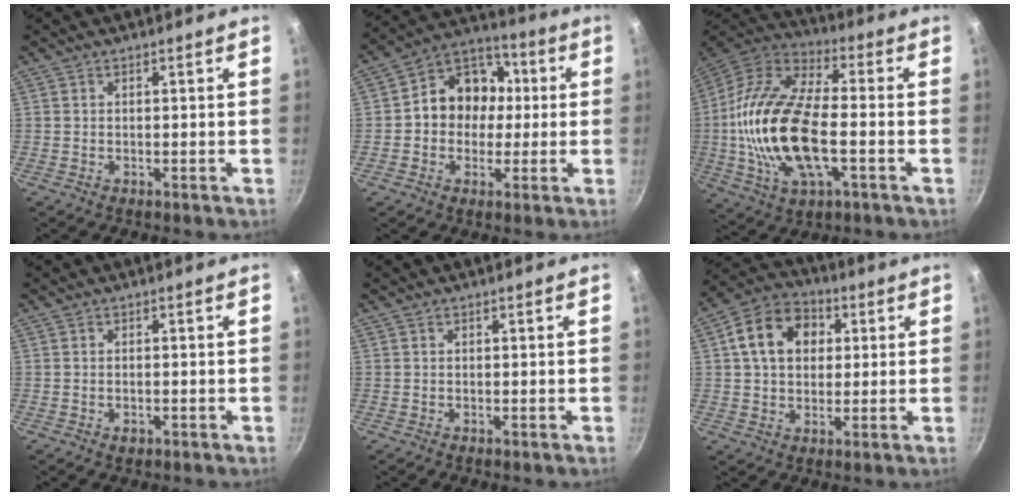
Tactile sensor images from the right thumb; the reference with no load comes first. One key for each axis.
{"total": 12.8, "fx": 0.3, "fy": 10.9, "fz": 6.7, "tx": -0.055, "ty": 0.031, "tz": -0.017}
{"total": 22.7, "fx": -3.1, "fy": 10.7, "fz": 19.7, "tx": -0.385, "ty": 0.028, "tz": -0.068}
{"total": 1.5, "fx": -0.6, "fy": 0.9, "fz": 1.0, "tx": -0.016, "ty": 0.001, "tz": -0.010}
{"total": 0.0}
{"total": 12.6, "fx": 3.0, "fy": 9.5, "fz": 7.6, "tx": -0.104, "ty": 0.018, "tz": 0.036}